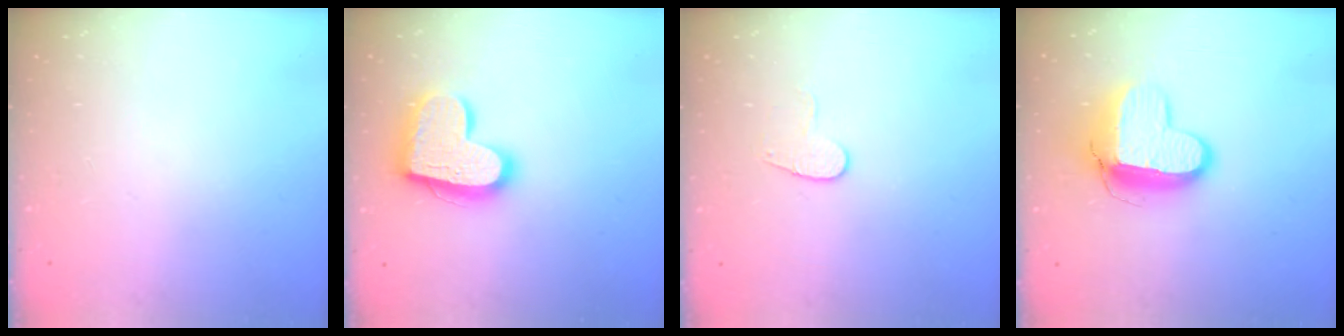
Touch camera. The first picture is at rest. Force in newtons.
{"total": 17.4, "press": 17.3, "slide": 1.4}
{"total": 7.7, "press": 7.6, "slide": 0.5}
{"total": 12.0, "press": 12.0, "slide": 0.7}